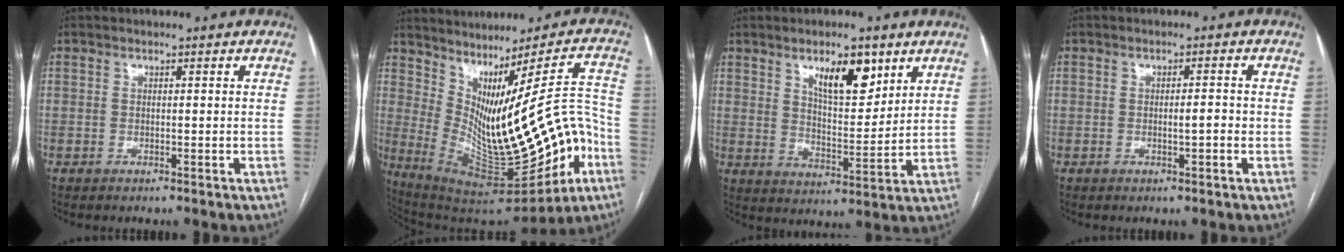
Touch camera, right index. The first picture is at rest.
{"total": 21.8, "force": [-4.5, 5.7, 20.6], "torque": [-0.286, 0.014, -0.036]}
{"total": 9.2, "force": [5.4, 3.3, 6.7], "torque": [-0.111, -0.003, 0.095]}
{"total": 2.3, "force": [-0.4, 0.4, 2.2], "torque": [-0.037, 0.001, -0.005]}